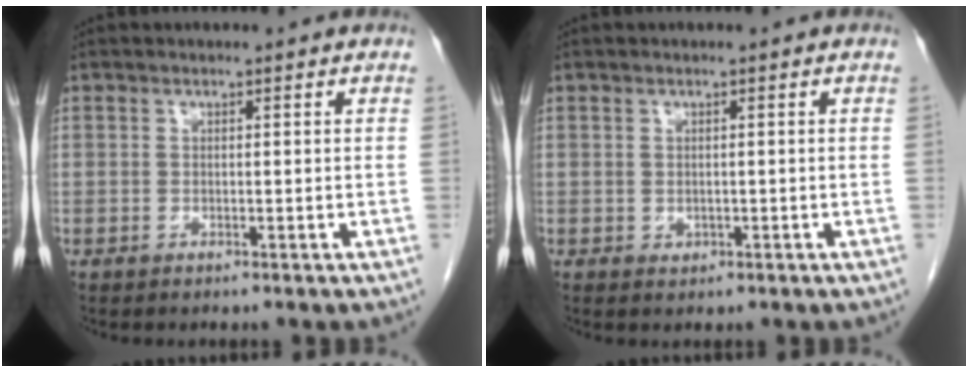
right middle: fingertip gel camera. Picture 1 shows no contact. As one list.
[{"total": 0.6, "force": [-0.1, 0.5, 0.3], "torque": [-0.010, -0.002, 0.002]}]